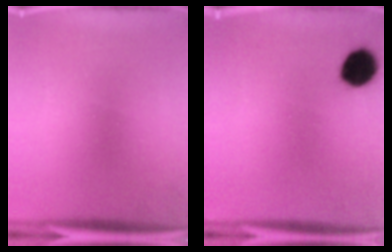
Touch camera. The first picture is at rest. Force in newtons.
{"total": 8.0}